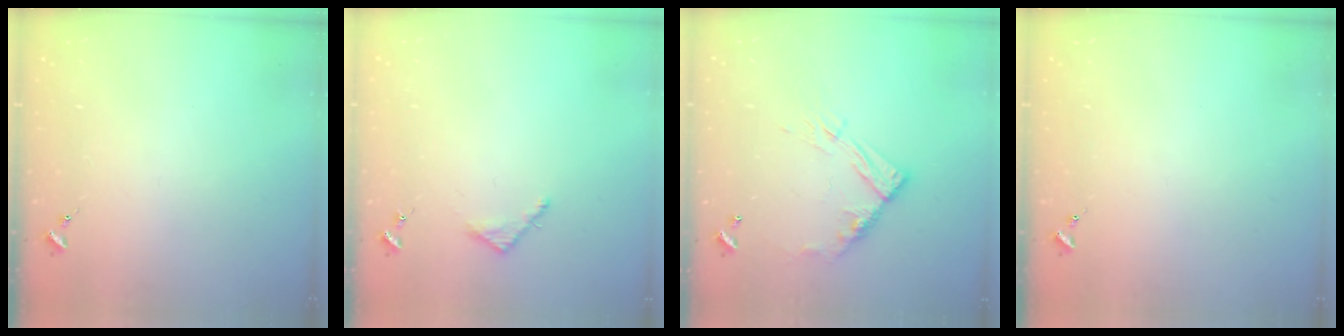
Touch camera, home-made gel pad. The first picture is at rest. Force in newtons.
{"total": 3.5, "press": 3.5, "slide": 0.3}
{"total": 11.8, "press": 11.7, "slide": 1.0}
{"total": 0.0}